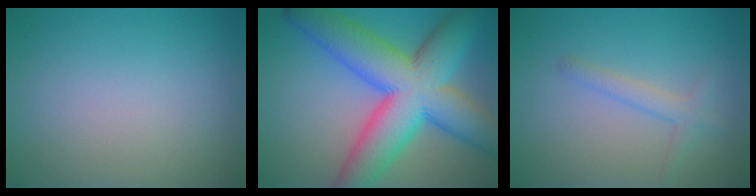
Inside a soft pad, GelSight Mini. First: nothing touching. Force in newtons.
{"total": 13.0, "press": 13.0, "slide": 0.3}
{"total": 1.8, "press": 1.8, "slide": 0.1}